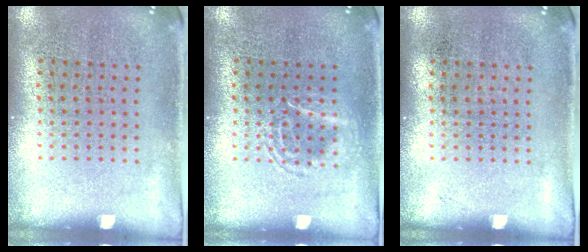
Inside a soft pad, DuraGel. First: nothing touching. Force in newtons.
{"total": 1.6, "press": 1.6, "slide": 0.2}
{"total": 0.0}